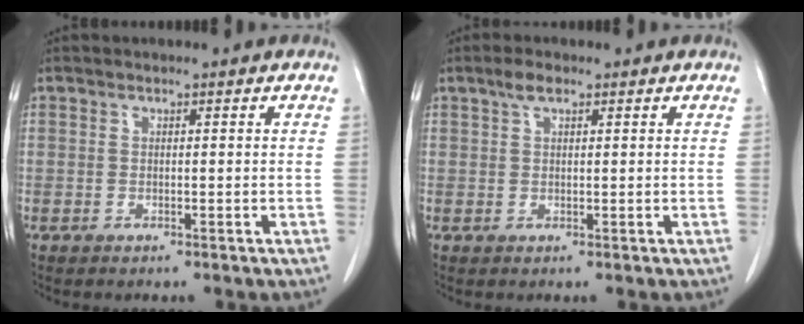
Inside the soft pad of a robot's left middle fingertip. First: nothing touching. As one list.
[{"total": 2.1, "force": [1.3, 0.7, 1.5], "torque": [-0.034, 0.007, 0.024]}]